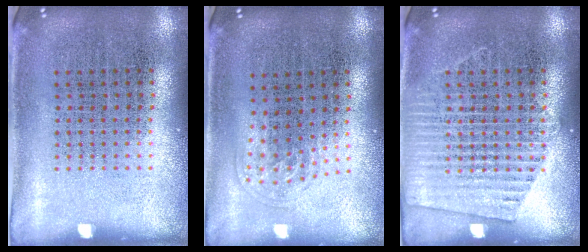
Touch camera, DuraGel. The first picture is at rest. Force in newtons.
{"total": 0.9, "press": 0.6, "slide": 0.7}
{"total": 2.3, "press": 2.3, "slide": 0.4}